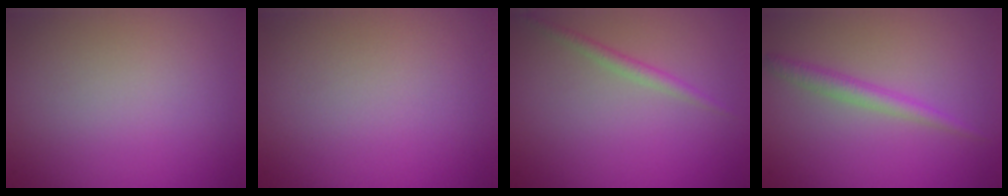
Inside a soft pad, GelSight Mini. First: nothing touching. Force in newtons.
{"total": 0.0}
{"total": 1.4, "press": 1.4, "slide": 0.0}
{"total": 1.8, "press": 1.8, "slide": 0.1}